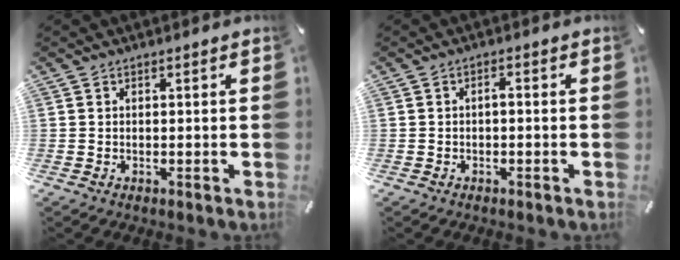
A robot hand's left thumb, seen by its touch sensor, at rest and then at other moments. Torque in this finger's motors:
{"motor_torque": [0.35, 0.21, 0.18, 0.21, 0.00]}